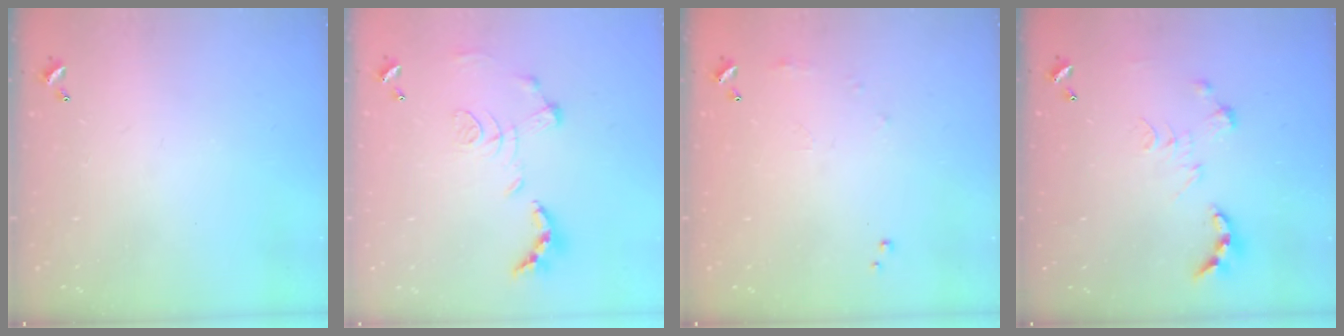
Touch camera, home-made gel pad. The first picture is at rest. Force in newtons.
{"total": 1.2, "press": 0.4, "slide": 1.1}
{"total": 5.4, "press": 5.3, "slide": 0.6}
{"total": 0.0}